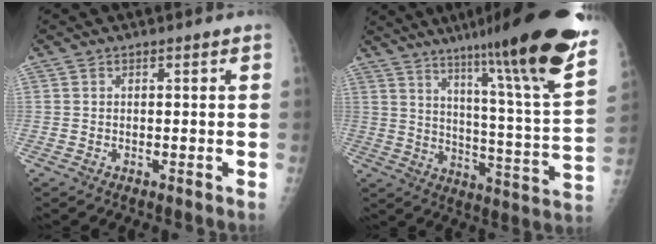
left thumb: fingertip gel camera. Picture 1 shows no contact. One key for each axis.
{"total": 26.2, "fx": 18.1, "fy": 0.9, "fz": 19.0, "tx": -0.267, "ty": -0.092, "tz": 0.263}